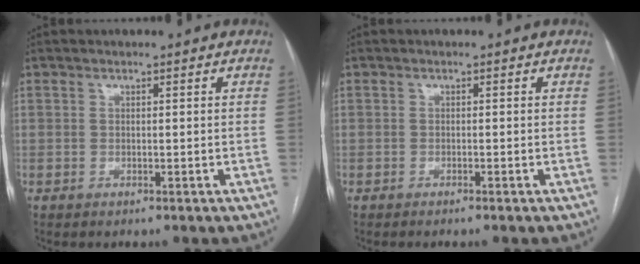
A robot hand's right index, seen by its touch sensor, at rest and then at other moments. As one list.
[{"total": 1.0, "force": [-0.8, -0.3, 0.5], "torque": [-0.007, 0.002, -0.013]}]